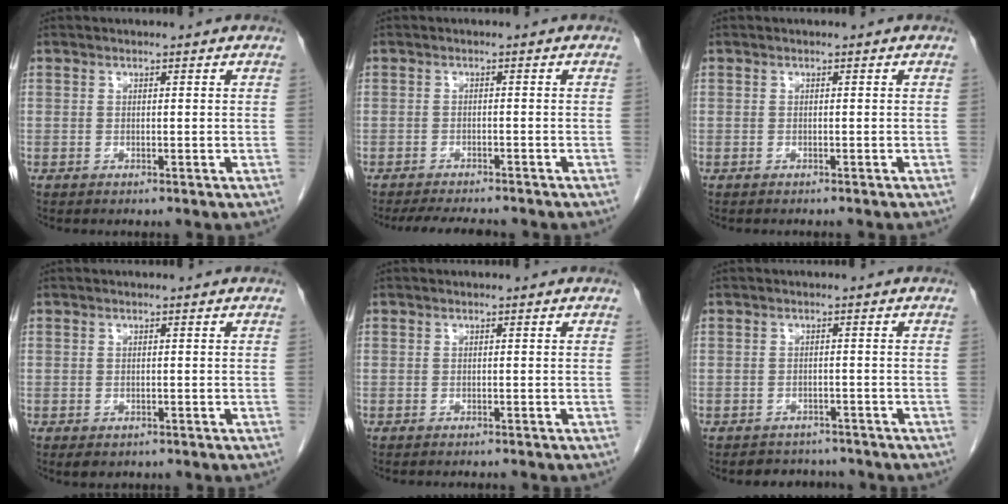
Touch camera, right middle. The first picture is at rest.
{"total": 7.5, "force": [-6.8, 1.3, 3.0], "torque": [-0.042, -0.011, -0.097]}
{"total": 2.3, "force": [-2.1, 0.2, 0.9], "torque": [-0.011, -0.001, -0.024]}
{"total": 2.0, "force": [-1.4, 1.1, 0.9], "torque": [-0.010, -0.002, -0.012]}
{"total": 3.3, "force": [-3.1, 0.5, 1.2], "torque": [-0.014, -0.003, -0.037]}
{"total": 4.4, "force": [-4.0, 1.8, 0.1], "torque": [0.001, 0.006, -0.052]}